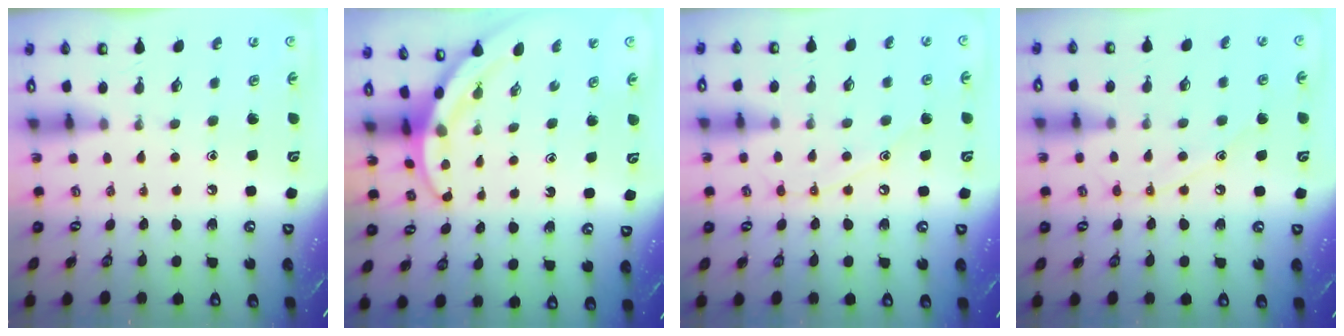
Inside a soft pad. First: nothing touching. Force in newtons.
{"total": 3.5, "press": 3.5, "slide": 0.1}
{"total": 8.8, "press": 8.7, "slide": 0.9}
{"total": 8.8, "press": 8.7, "slide": 0.9}